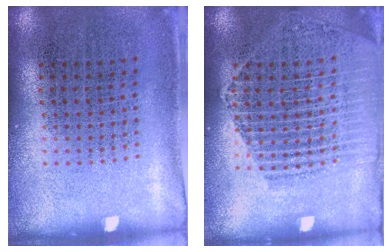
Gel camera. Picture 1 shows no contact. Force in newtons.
{"total": 1.8, "press": 1.7, "slide": 0.6}